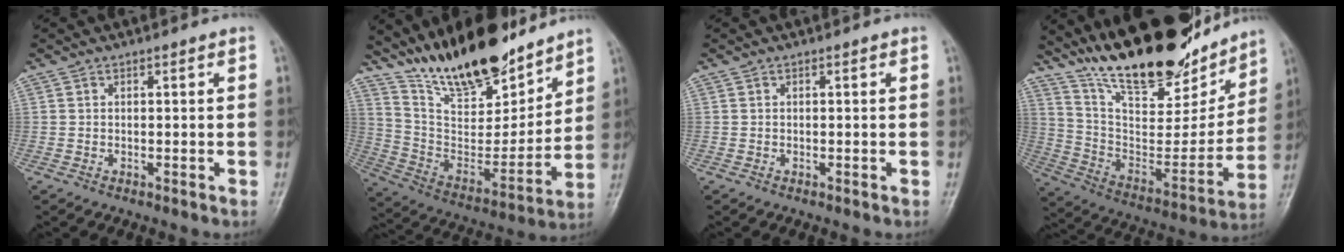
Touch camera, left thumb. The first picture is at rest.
{"total": 21.9, "force": [17.4, 7.5, 11.0], "torque": [-0.139, -0.097, 0.308]}
{"total": 0.0}
{"total": 25.9, "force": [20.4, 8.8, 13.2], "torque": [-0.179, -0.091, 0.342]}